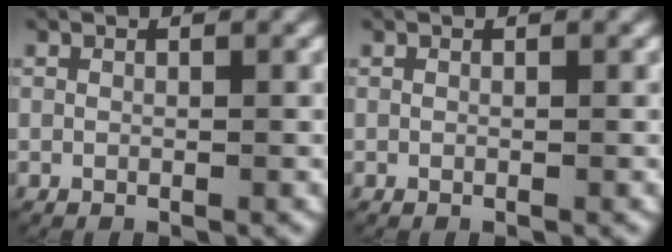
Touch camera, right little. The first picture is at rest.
{"total": 0.0}